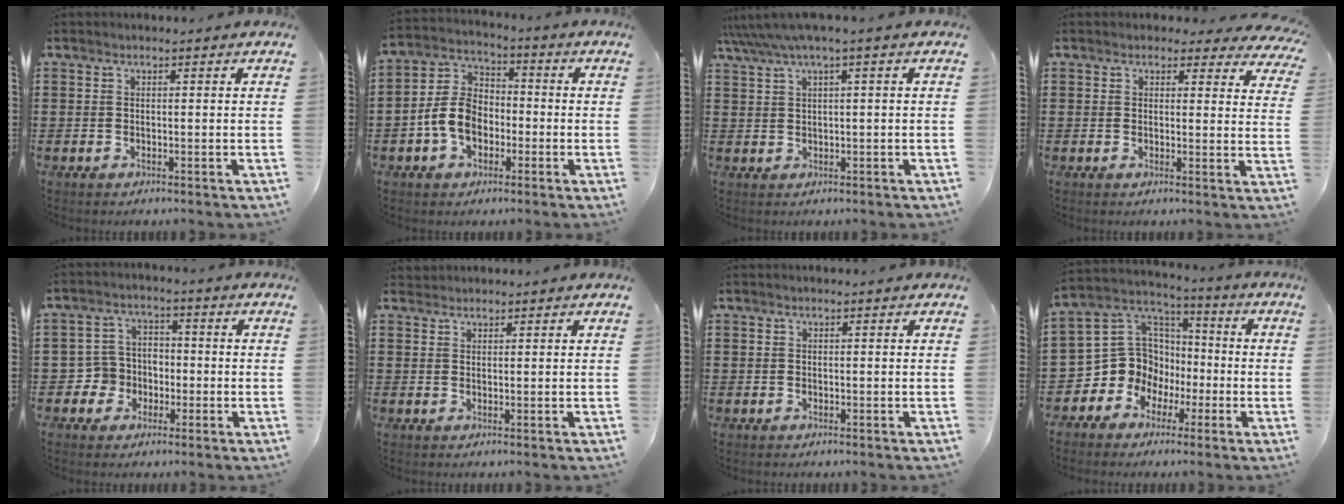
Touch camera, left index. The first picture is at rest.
{"total": 7.8, "force": [-2.5, 5.6, 4.8], "torque": [-0.123, 0.012, -0.055]}
{"total": 2.7, "force": [0.8, 0.0, 2.6], "torque": [-0.057, -0.005, 0.011]}
{"total": 2.6, "force": [2.2, 0.9, 0.9], "torque": [-0.019, -0.004, 0.039]}
{"total": 5.0, "force": [-1.8, 4.6, 0.9], "torque": [-0.041, 0.011, -0.039]}
{"total": 1.2, "force": [1.1, 0.4, 0.0], "torque": [-0.002, 0.001, 0.022]}
{"total": 0.0}
{"total": 10.6, "force": [-2.3, 10.0, 2.6], "torque": [-0.105, -0.008, -0.036]}